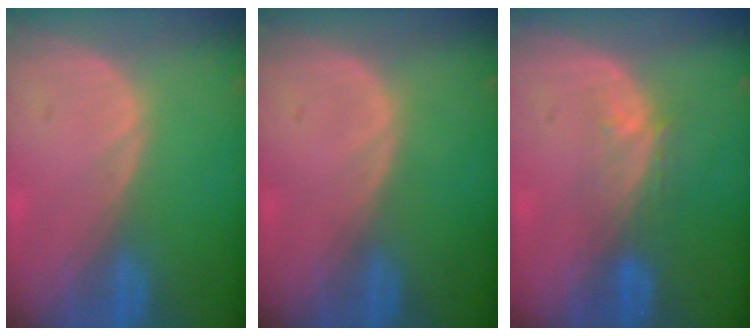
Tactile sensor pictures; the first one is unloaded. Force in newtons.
{"total": 0.0}
{"total": 3.8, "press": 3.4, "slide": 1.6}